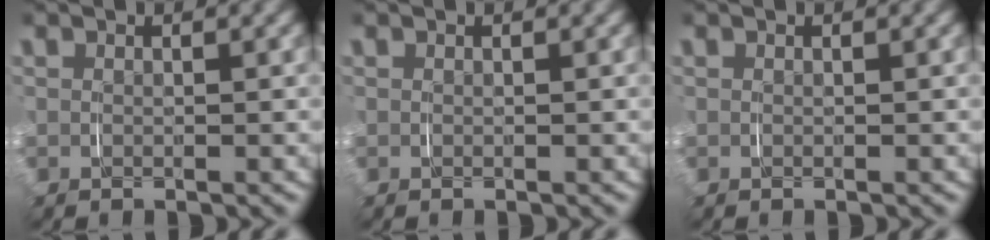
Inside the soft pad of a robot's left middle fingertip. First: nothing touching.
{"total": 0.0}
{"total": 0.0}